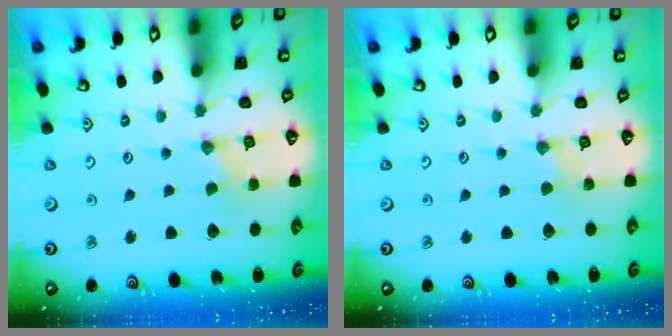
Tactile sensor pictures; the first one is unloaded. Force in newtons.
{"total": 1.3, "press": 1.3, "slide": 0.2}